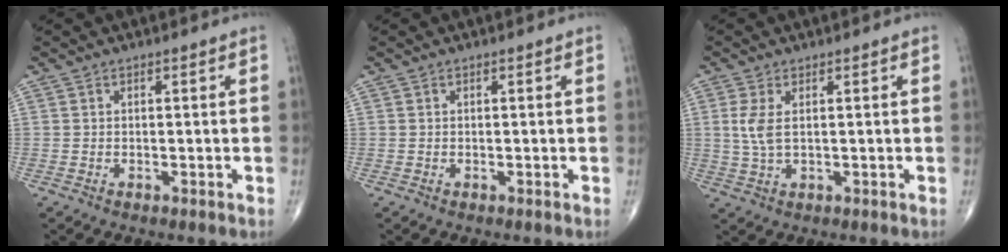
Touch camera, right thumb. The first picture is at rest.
{"total": 0.0}
{"total": 4.1, "force": [0.8, 1.7, 3.7], "torque": [-0.091, -0.003, 0.023]}